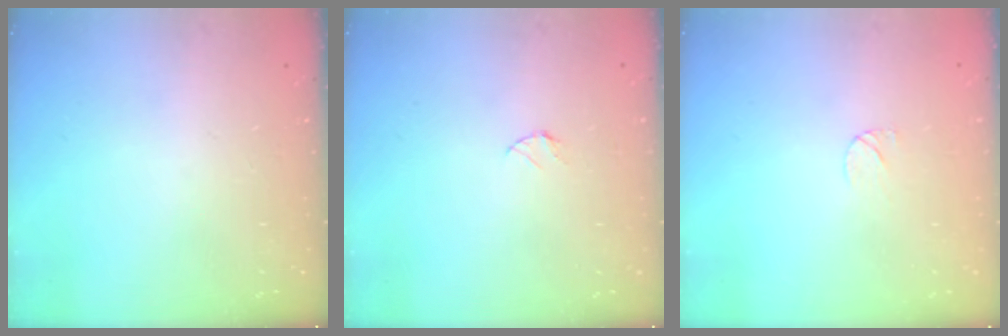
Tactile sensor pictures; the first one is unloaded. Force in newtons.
{"total": 3.4, "press": 3.4, "slide": 0.4}
{"total": 4.2, "press": 4.1, "slide": 0.3}